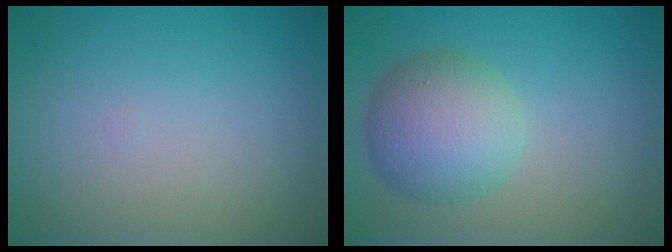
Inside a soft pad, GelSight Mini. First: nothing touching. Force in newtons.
{"total": 5.9, "press": 5.9, "slide": 0.2}